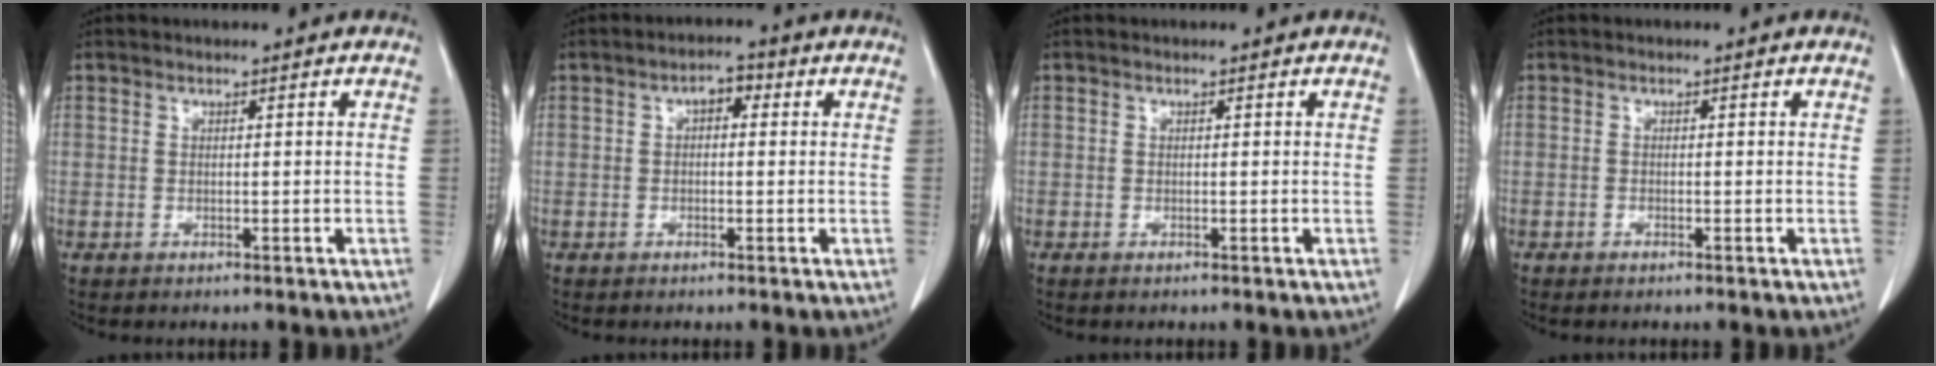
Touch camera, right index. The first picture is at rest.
{"total": 2.6, "force": [0.5, 1.5, 2.2], "torque": [-0.029, 0.015, 0.003]}
{"total": 0.0}
{"total": 0.6, "force": [-0.5, 0.1, 0.3], "torque": [-0.007, 0.000, -0.007]}